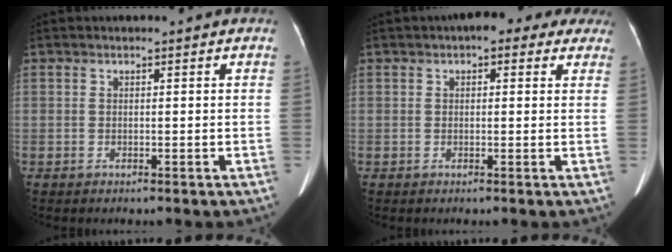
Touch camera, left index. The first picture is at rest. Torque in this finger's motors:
{"motor_torque": [0.24, -0.26, 0.01, 0.03]}